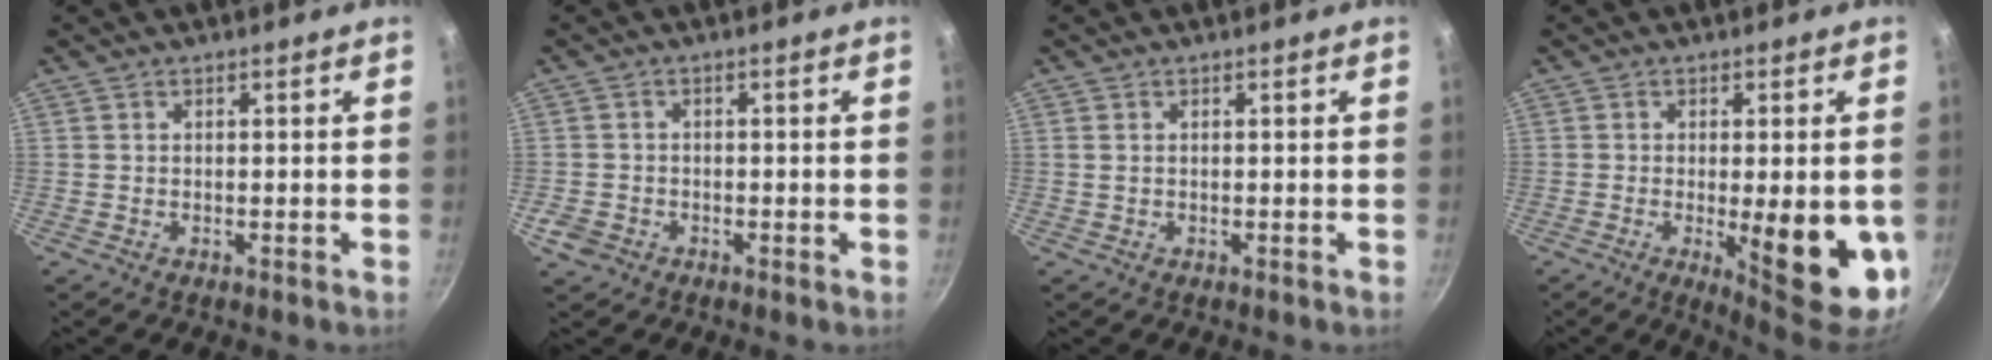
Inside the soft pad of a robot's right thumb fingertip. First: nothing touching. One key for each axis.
{"total": 2.7, "fx": -1.3, "fy": 2.2, "fz": 0.9, "tx": -0.010, "ty": 0.006, "tz": -0.025}
{"total": 0.6, "fx": 0.2, "fy": 0.4, "fz": 0.5, "tx": -0.012, "ty": 0.004, "tz": 0.007}
{"total": 15.2, "fx": -3.3, "fy": 4.7, "fz": 14.0, "tx": -0.148, "ty": -0.021, "tz": -0.027}